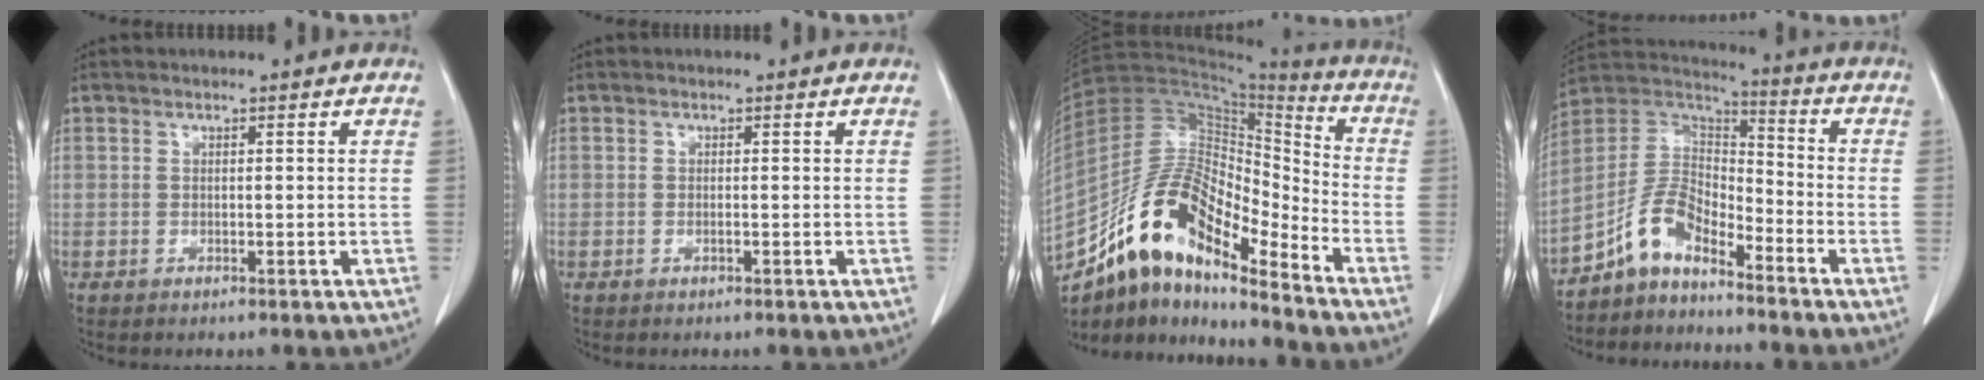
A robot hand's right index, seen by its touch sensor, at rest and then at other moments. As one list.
[{"total": 0.0}, {"total": 16.2, "force": [-12.2, 4.7, 9.6], "torque": [-0.173, 0.046, -0.216]}, {"total": 8.8, "force": [-6.6, 3.6, 4.6], "torque": [-0.099, 0.030, -0.130]}]